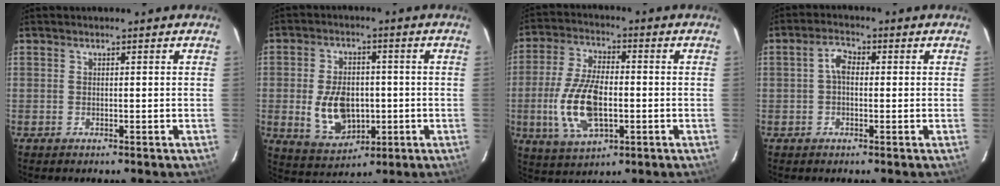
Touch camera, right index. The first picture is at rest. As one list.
[{"total": 2.8, "force": [1.5, 2.3, 0.5], "torque": [-0.013, 0.002, 0.041]}, {"total": 13.7, "force": [-2.5, 6.4, 11.8], "torque": [-0.247, -0.003, -0.042]}, {"total": 3.3, "force": [0.1, 2.1, 2.5], "torque": [-0.048, 0.013, 0.001]}]